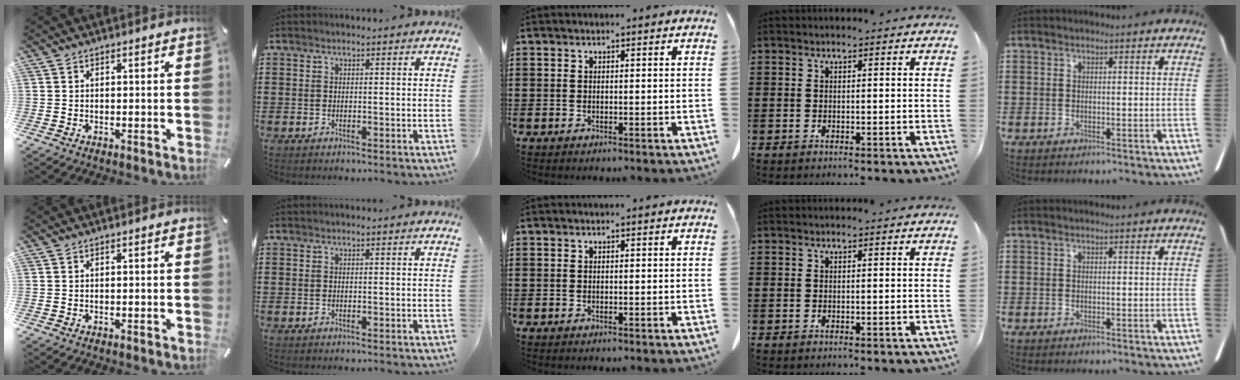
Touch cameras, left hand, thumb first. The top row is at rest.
{}